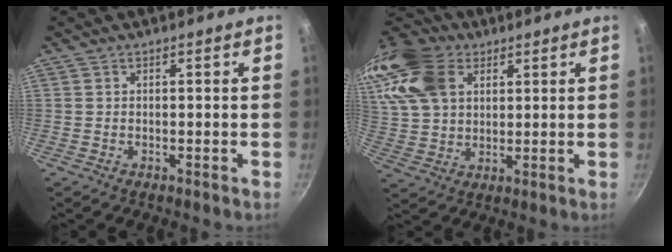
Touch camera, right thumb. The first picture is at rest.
{"total": 18.7, "force": [8.5, 12.8, 10.8], "torque": [-0.225, -0.001, 0.161]}